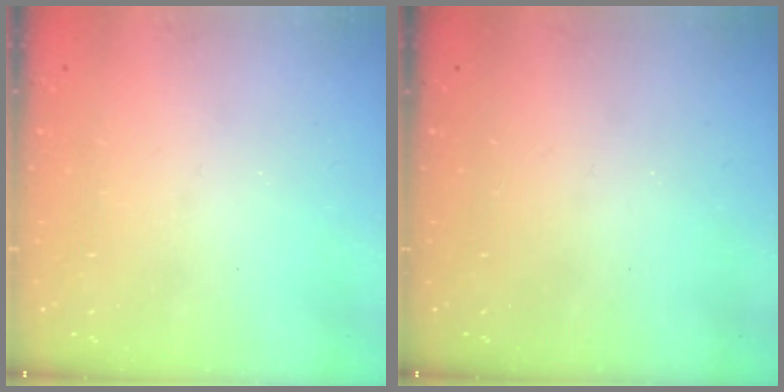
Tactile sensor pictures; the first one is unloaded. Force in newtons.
{"total": 0.0}